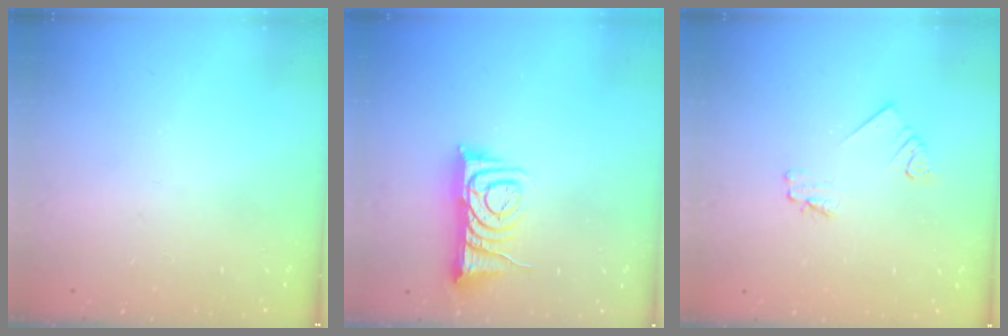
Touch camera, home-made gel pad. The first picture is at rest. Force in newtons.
{"total": 8.4, "press": 8.3, "slide": 1.0}
{"total": 1.6, "press": 1.5, "slide": 0.2}